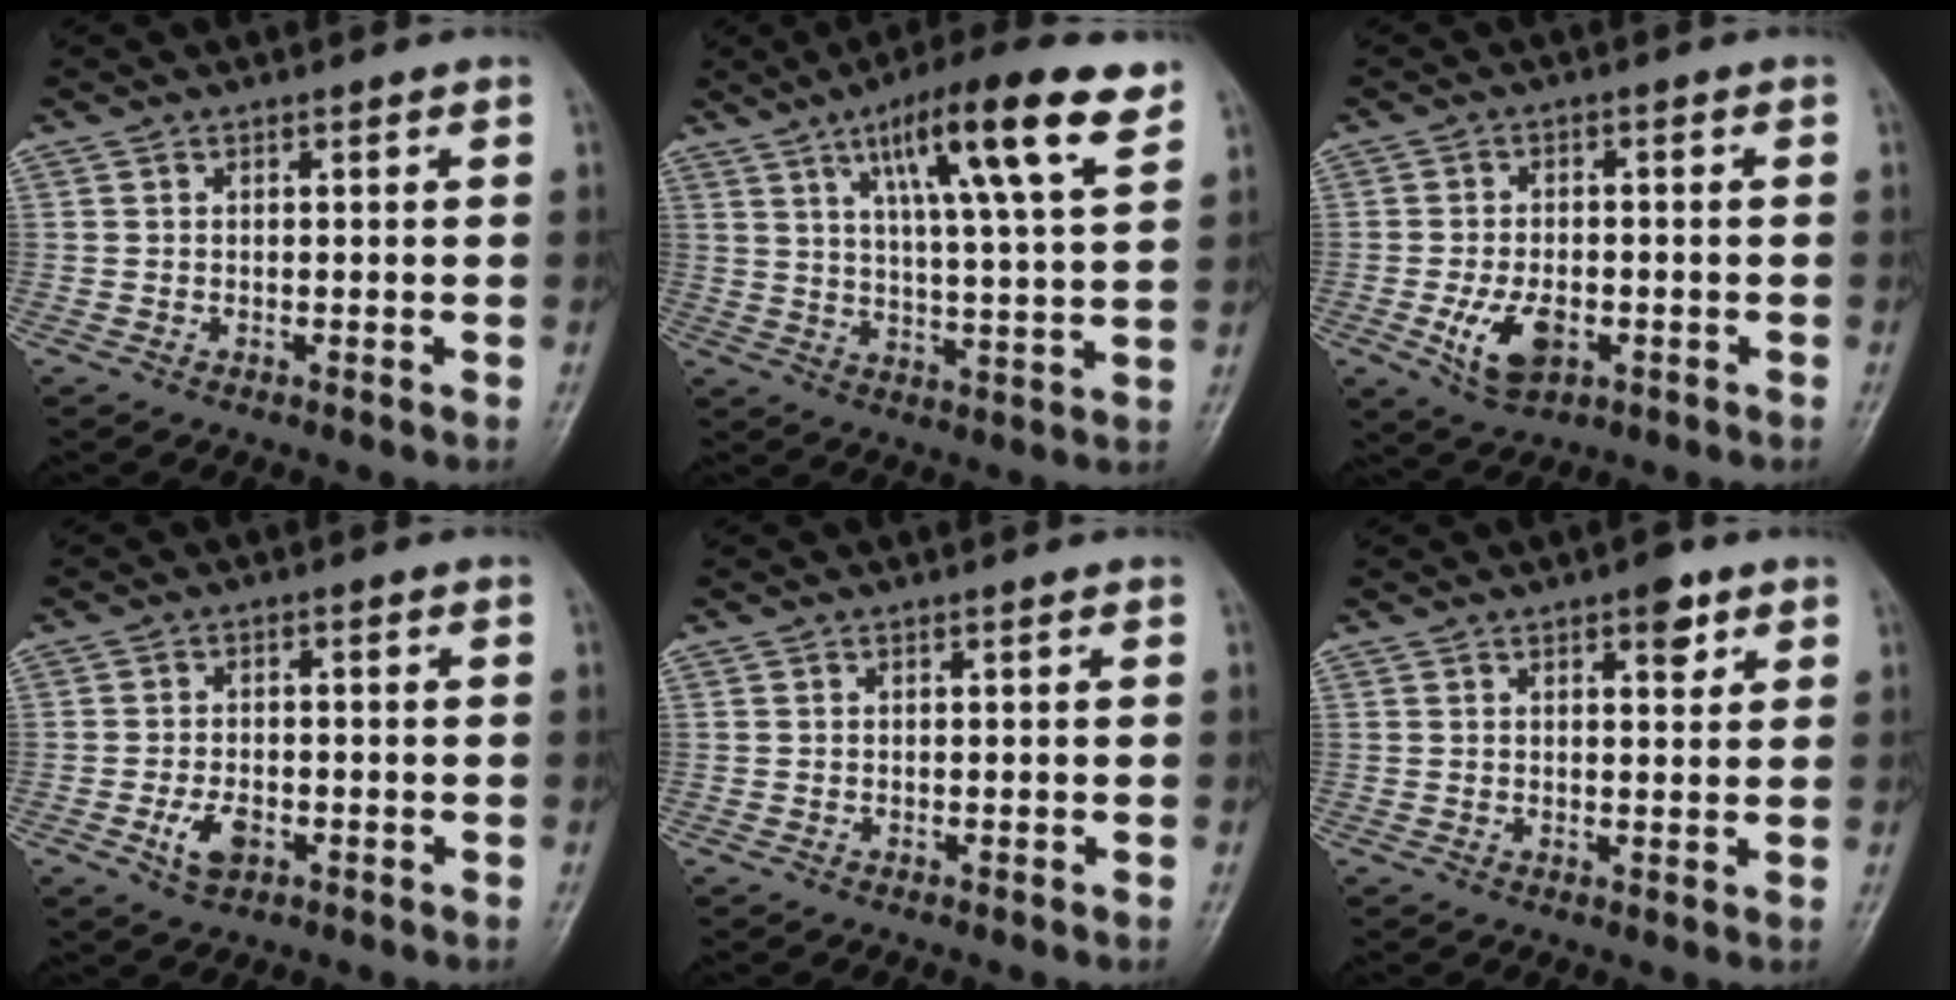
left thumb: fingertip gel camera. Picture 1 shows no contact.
{"total": 16.8, "force": [8.9, 2.6, 13.9], "torque": [-0.212, -0.027, 0.139]}
{"total": 7.5, "force": [-2.7, 4.5, 5.4], "torque": [-0.096, 0.004, -0.040]}
{"total": 4.4, "force": [-2.0, 2.6, 3.0], "torque": [-0.055, 0.005, -0.033]}
{"total": 0.0}
{"total": 3.7, "force": [2.2, 1.6, 2.5], "torque": [-0.020, -0.010, 0.026]}